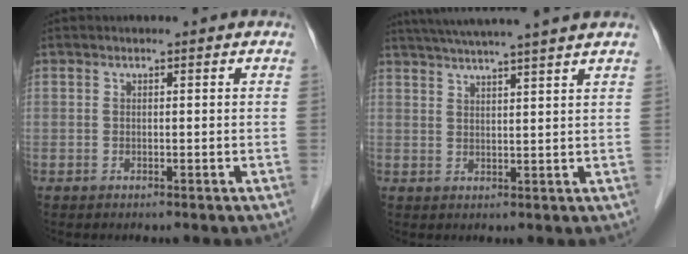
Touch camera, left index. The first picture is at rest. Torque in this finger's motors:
{"motor_torque": [0.79, -0.95, 0.53, 0.13]}